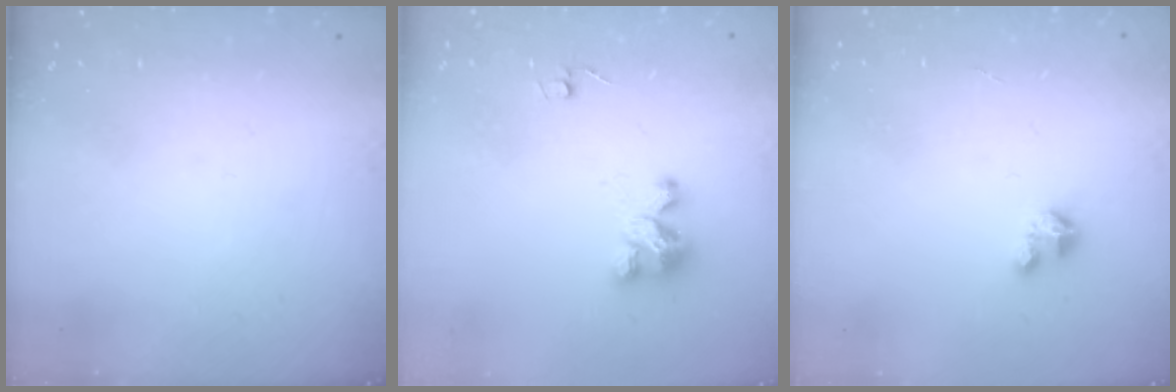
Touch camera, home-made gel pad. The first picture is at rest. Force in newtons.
{"total": 4.0, "press": 4.0, "slide": 0.2}
{"total": 1.9, "press": 1.9, "slide": 0.1}